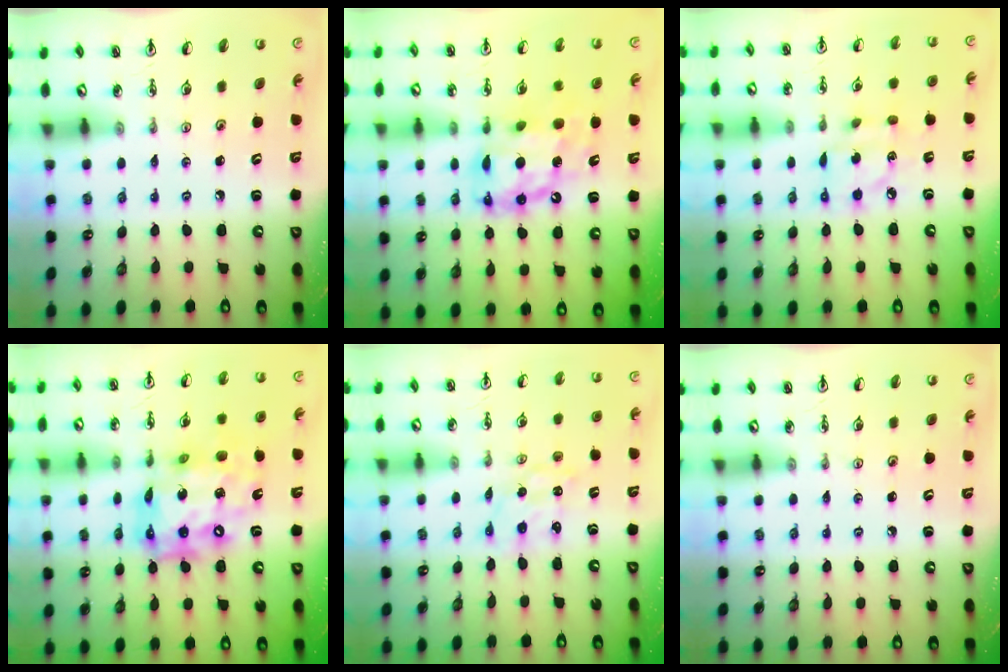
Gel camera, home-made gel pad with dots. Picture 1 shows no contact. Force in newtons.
{"total": 12.8, "press": 12.7, "slide": 1.2}
{"total": 8.5, "press": 8.5, "slide": 0.3}
{"total": 19.3, "press": 19.2, "slide": 1.9}
{"total": 1.4, "press": 1.4, "slide": 0.1}
{"total": 0.0}